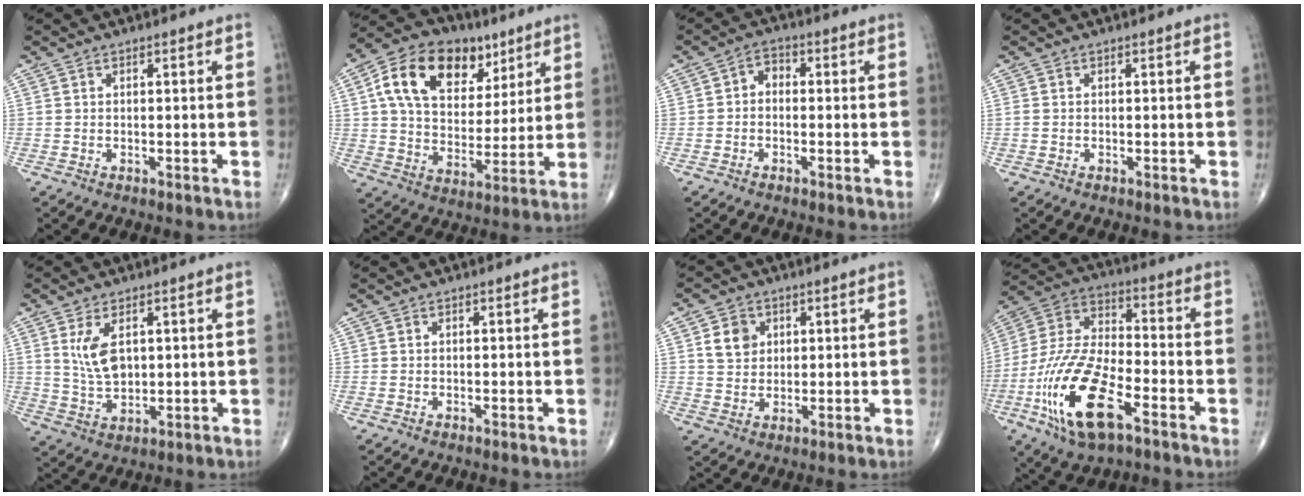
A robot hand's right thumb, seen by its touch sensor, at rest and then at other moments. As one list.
[{"total": 19.6, "force": [8.4, 12.9, 12.1], "torque": [-0.178, -0.010, 0.141]}, {"total": 3.2, "force": [-0.3, 2.4, 2.0], "torque": [-0.018, 0.015, -0.020]}, {"total": 0.5, "force": [-0.1, 0.4, 0.4], "torque": [-0.010, 0.001, 0.000]}, {"total": 7.3, "force": [2.2, 4.0, 5.7], "torque": [-0.099, -0.014, 0.053]}, {"total": 0.0}, {"total": 5.6, "force": [1.9, 4.6, 2.5], "torque": [-0.022, -0.008, 0.034]}, {"total": 19.9, "force": [-8.7, 8.5, 15.8], "torque": [-0.326, 0.034, -0.160]}]